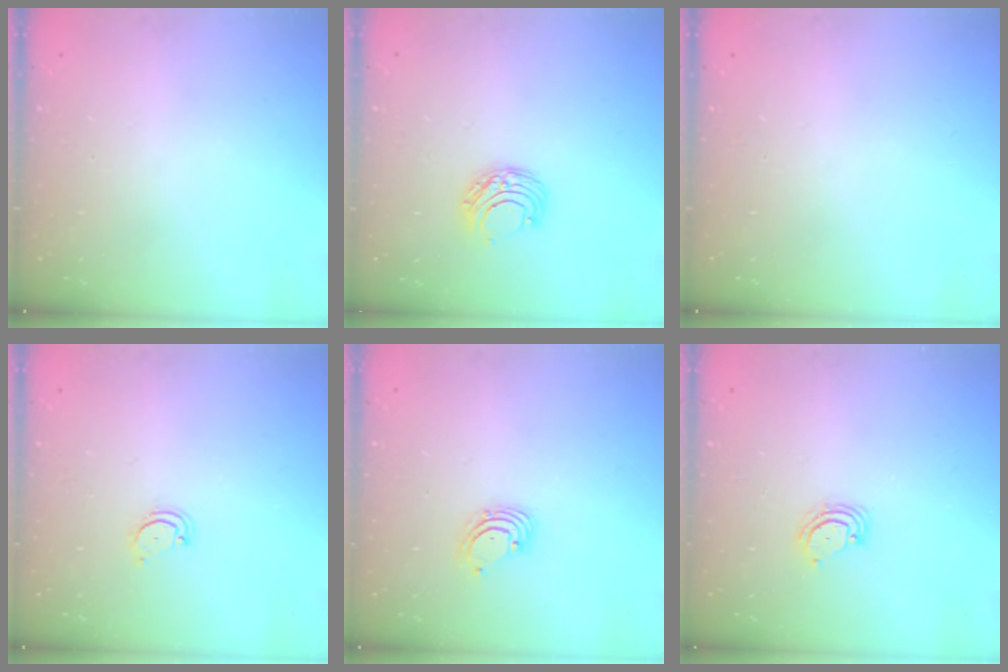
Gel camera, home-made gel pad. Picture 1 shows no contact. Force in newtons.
{"total": 6.4, "press": 6.3, "slide": 0.6}
{"total": 0.0}
{"total": 3.2, "press": 3.2, "slide": 0.3}
{"total": 1.8, "press": 1.8, "slide": 0.2}
{"total": 4.7, "press": 4.6, "slide": 0.4}